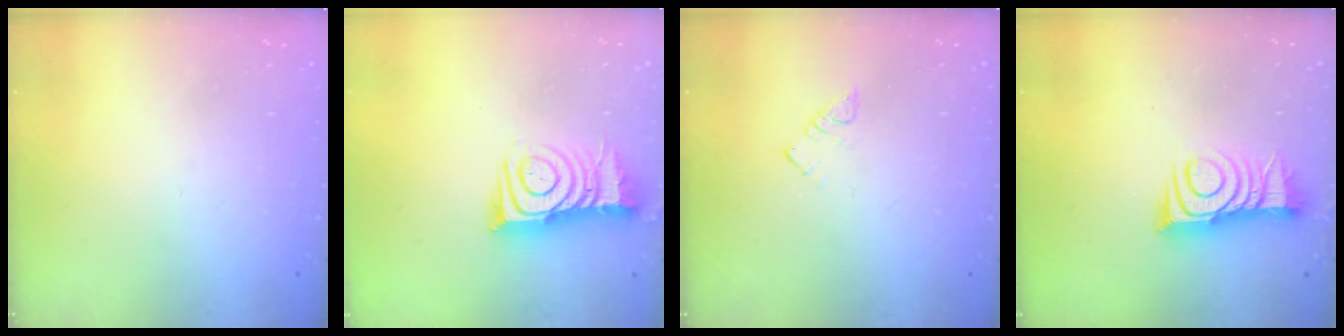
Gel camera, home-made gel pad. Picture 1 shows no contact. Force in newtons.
{"total": 11.8, "press": 11.8, "slide": 1.1}
{"total": 3.6, "press": 3.6, "slide": 0.2}
{"total": 11.2, "press": 11.2, "slide": 0.5}